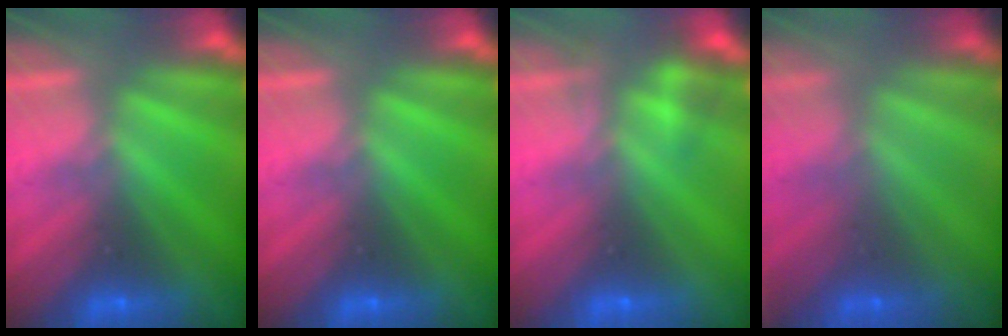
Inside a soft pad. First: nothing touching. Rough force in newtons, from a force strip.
{"total": 0.0}
{"total": 2.3}
{"total": 1.2}